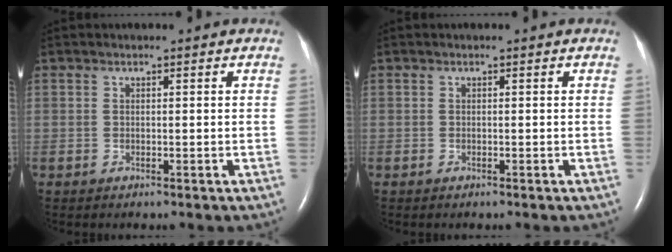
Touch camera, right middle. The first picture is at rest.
{"total": 0.0}